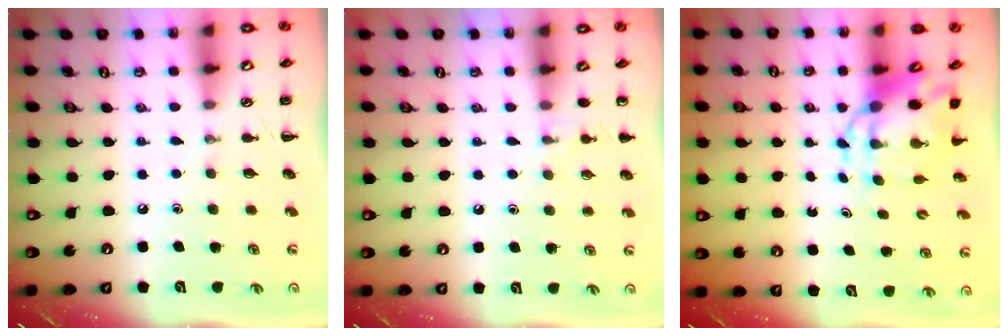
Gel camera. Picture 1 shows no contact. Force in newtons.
{"total": 5.2, "press": 4.9, "slide": 1.6}
{"total": 6.8, "press": 6.5, "slide": 2.1}